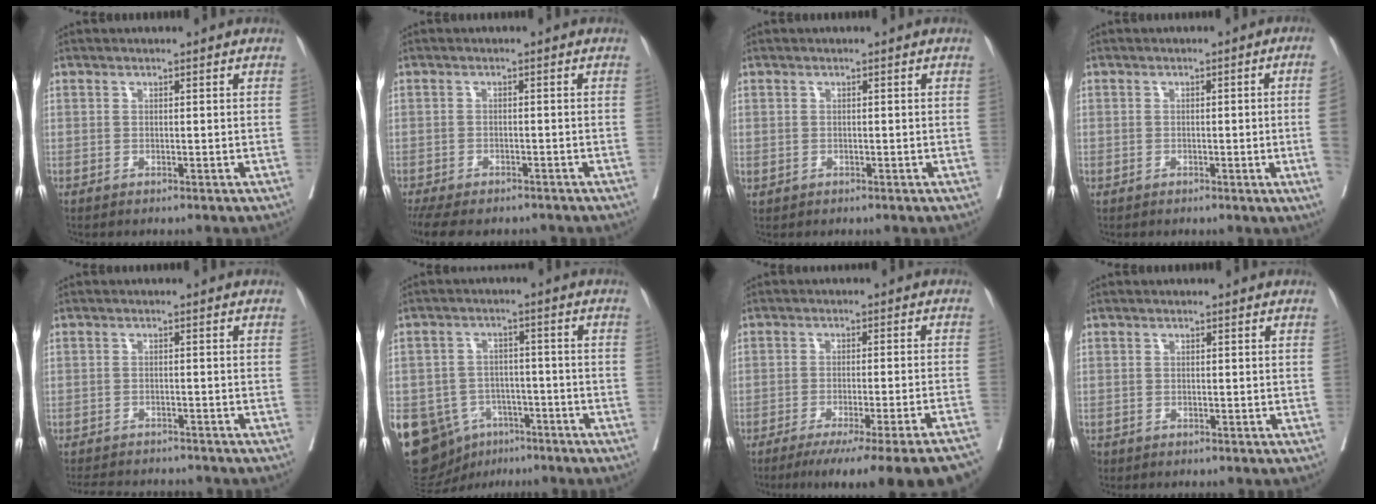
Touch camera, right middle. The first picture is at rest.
{"total": 11.4, "force": [-9.0, 4.8, 5.1], "torque": [-0.110, -0.011, -0.118]}
{"total": 0.6, "force": [0.0, 0.5, 0.2], "torque": [-0.004, 0.000, 0.007]}
{"total": 4.6, "force": [-0.5, -0.6, 4.5], "torque": [-0.057, 0.002, -0.002]}
{"total": 10.1, "force": [-9.2, 2.5, 3.1], "torque": [-0.059, -0.003, -0.120]}
{"total": 18.1, "force": [-8.5, 14.0, 7.8], "torque": [-0.197, 0.017, -0.117]}
{"total": 20.5, "force": [-17.6, -0.5, 10.6], "torque": [-0.076, -0.034, -0.226]}
{"total": 0.7, "force": [-0.5, 0.5, 0.2], "torque": [-0.008, -0.001, -0.007]}